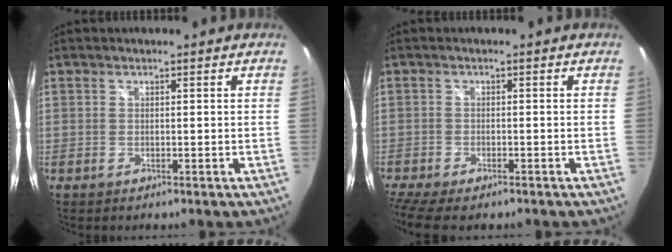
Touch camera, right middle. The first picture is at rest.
{"total": 7.4, "force": [-5.9, 1.8, 4.1], "torque": [-0.100, -0.040, -0.105]}